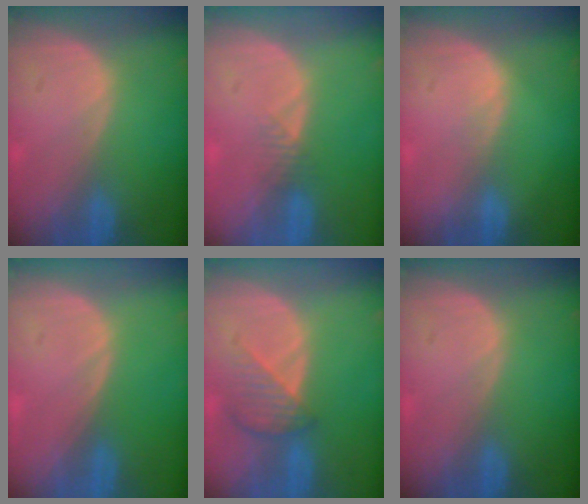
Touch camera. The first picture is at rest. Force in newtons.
{"total": 1.6, "press": 1.4, "slide": 0.9}
{"total": 0.9, "press": 0.9, "slide": 0.1}
{"total": 0.0}
{"total": 4.5, "press": 4.1, "slide": 1.7}
{"total": 0.0}